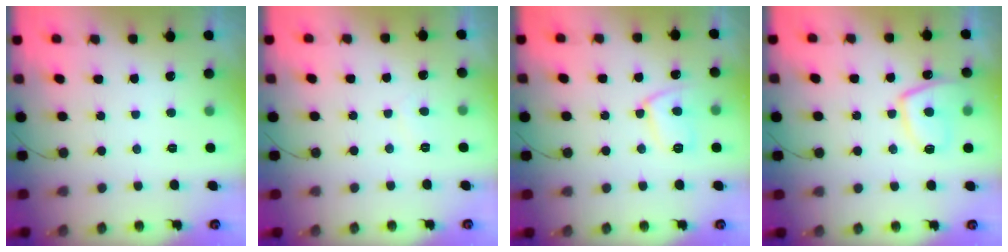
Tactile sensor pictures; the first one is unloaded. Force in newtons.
{"total": 2.7, "press": 2.7, "slide": 0.4}
{"total": 9.1, "press": 9.1, "slide": 0.9}
{"total": 10.0, "press": 9.9, "slide": 1.2}